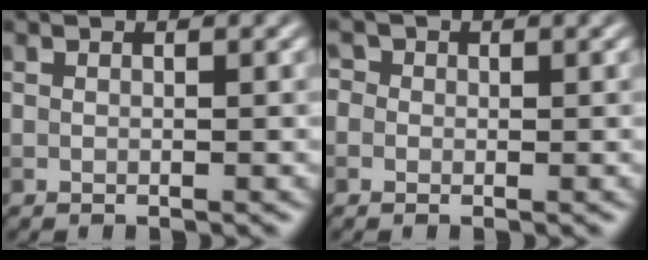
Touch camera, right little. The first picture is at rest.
{"total": 1.9, "force": [0.7, 1.6, 0.7], "torque": [0.000, 0.009, -0.014]}